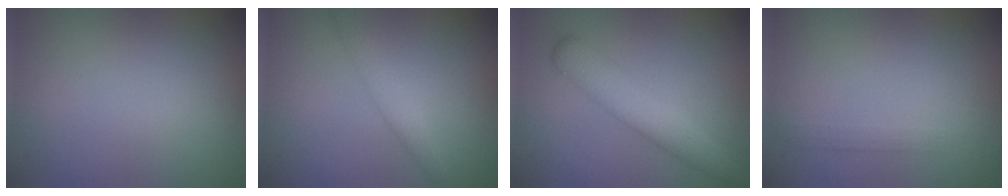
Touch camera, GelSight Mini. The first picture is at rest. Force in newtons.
{"total": 2.3, "press": 2.3, "slide": 0.0}
{"total": 4.0, "press": 4.0, "slide": 0.1}
{"total": 0.9, "press": 0.9, "slide": 0.1}